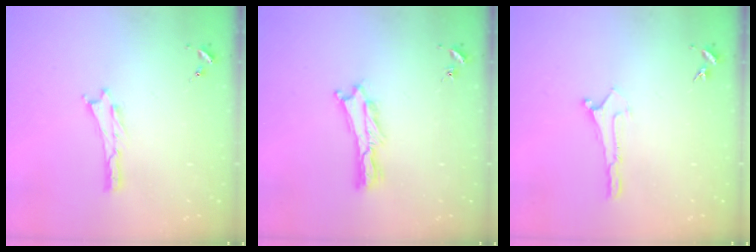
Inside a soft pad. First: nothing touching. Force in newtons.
{"total": 1.2, "press": 1.1, "slide": 0.3}
{"total": 0.0}